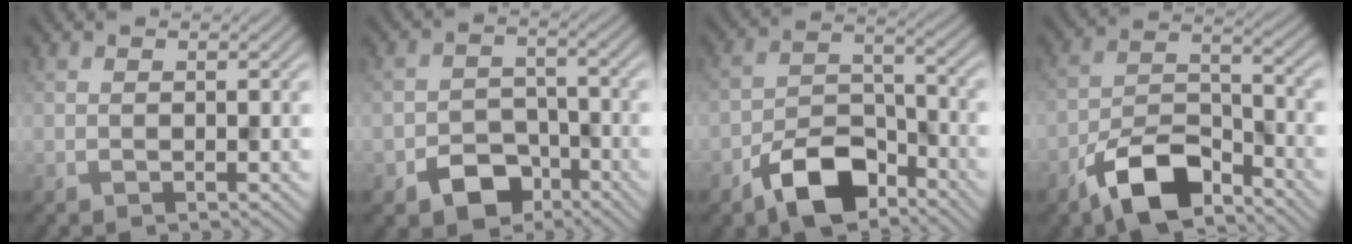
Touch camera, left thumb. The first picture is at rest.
{"total": 6.3, "force": [-3.7, 4.1, 2.9], "torque": [-0.050, -0.008, -0.073]}
{"total": 9.5, "force": [-6.3, 4.6, 5.5], "torque": [-0.093, -0.001, -0.129]}
{"total": 10.3, "force": [-7.0, 4.1, 6.3], "torque": [-0.112, -0.003, -0.149]}